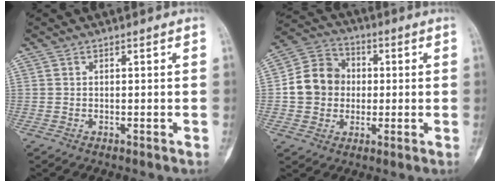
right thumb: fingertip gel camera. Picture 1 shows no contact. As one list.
[{"total": 11.2, "force": [-0.1, 9.9, 5.2], "torque": [-0.070, 0.022, -0.010]}]